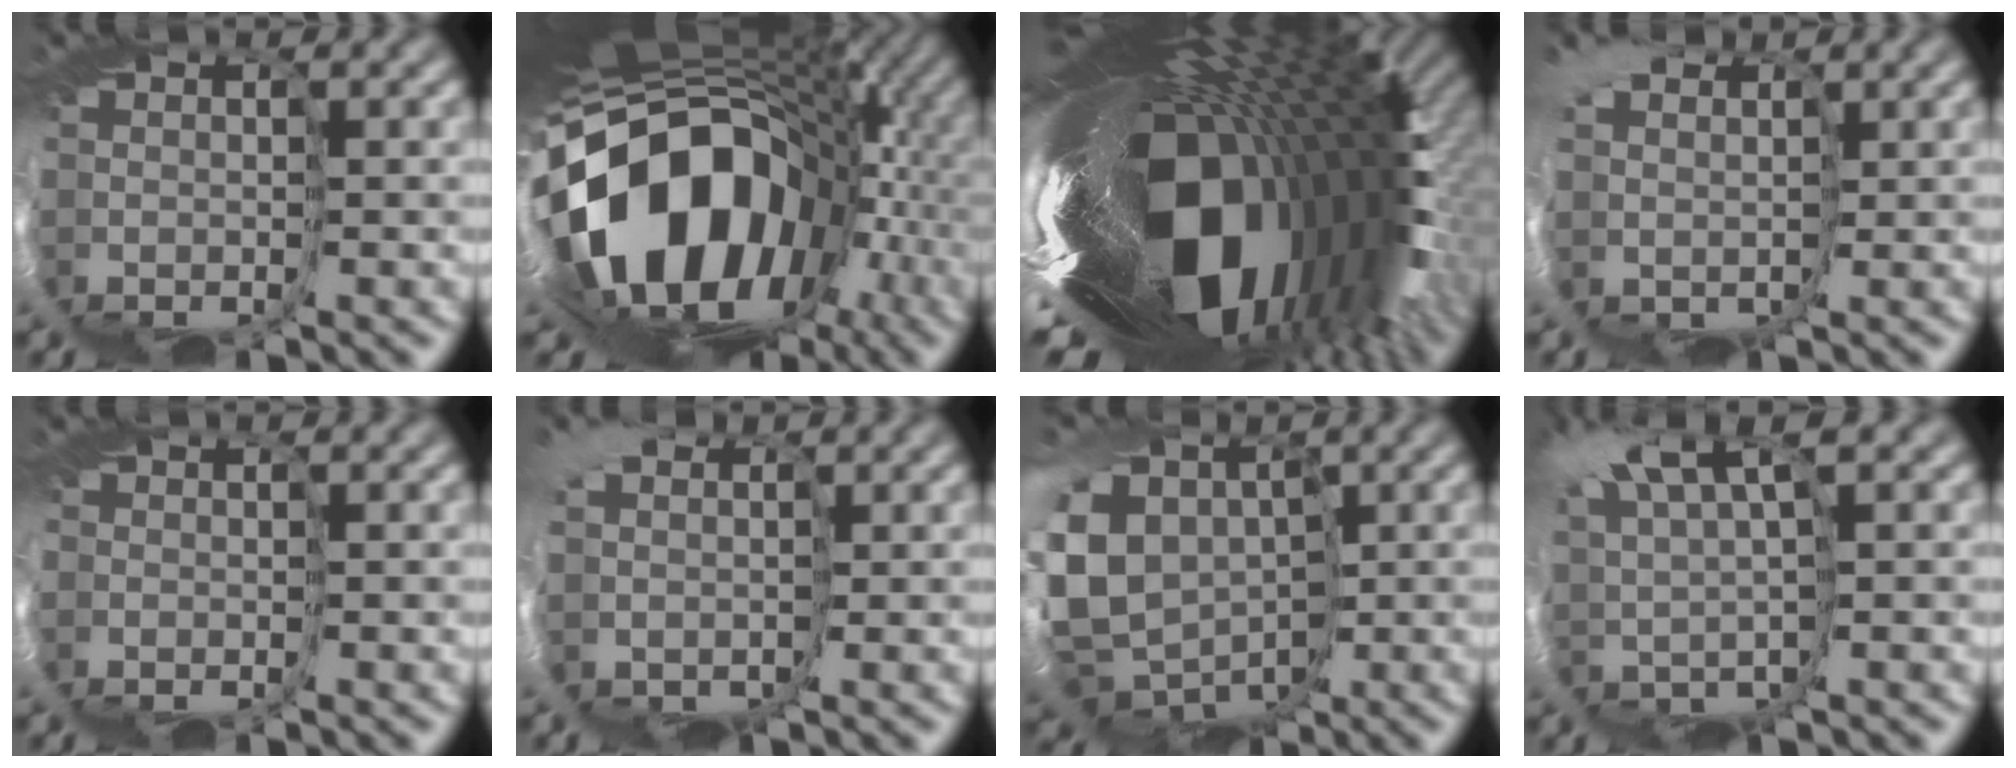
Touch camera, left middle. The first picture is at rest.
{"total": 17.1, "force": [-1.3, 12.0, 12.2], "torque": [-0.231, -0.021, -0.024]}
{"total": 17.6, "force": [-3.3, 8.4, 15.1], "torque": [-0.264, -0.012, -0.080]}
{"total": 4.6, "force": [2.0, 3.7, 1.9], "torque": [-0.039, -0.013, 0.021]}
{"total": 2.6, "force": [-0.7, 2.1, 1.3], "torque": [-0.035, -0.006, -0.005]}
{"total": 5.4, "force": [0.7, 4.6, 2.8], "torque": [-0.057, -0.016, -0.002]}
{"total": 14.4, "force": [-0.6, 11.6, 8.5], "torque": [-0.189, -0.004, -0.032]}
{"total": 5.9, "force": [4.1, 0.9, 4.1], "torque": [-0.110, 0.014, 0.067]}